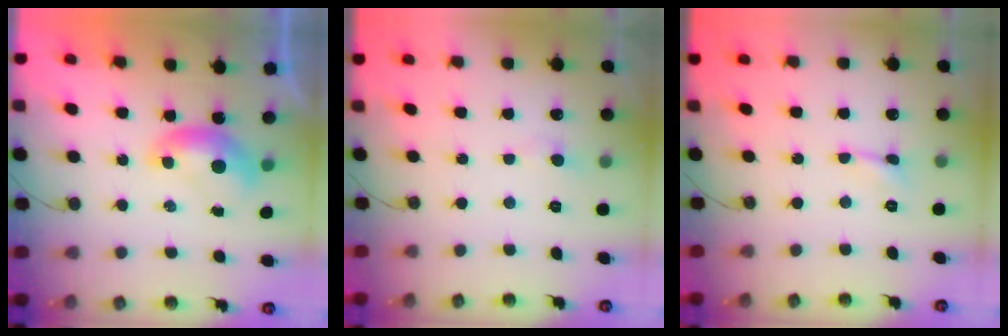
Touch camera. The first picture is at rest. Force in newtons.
{"total": 1.9, "press": 1.7, "slide": 0.7}
{"total": 2.4, "press": 2.3, "slide": 0.6}